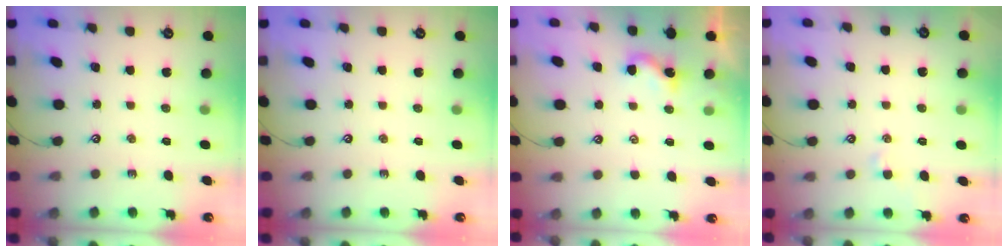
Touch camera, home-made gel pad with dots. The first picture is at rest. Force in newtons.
{"total": 0.0}
{"total": 1.6, "press": 1.6, "slide": 0.2}
{"total": 0.9, "press": 0.8, "slide": 0.5}